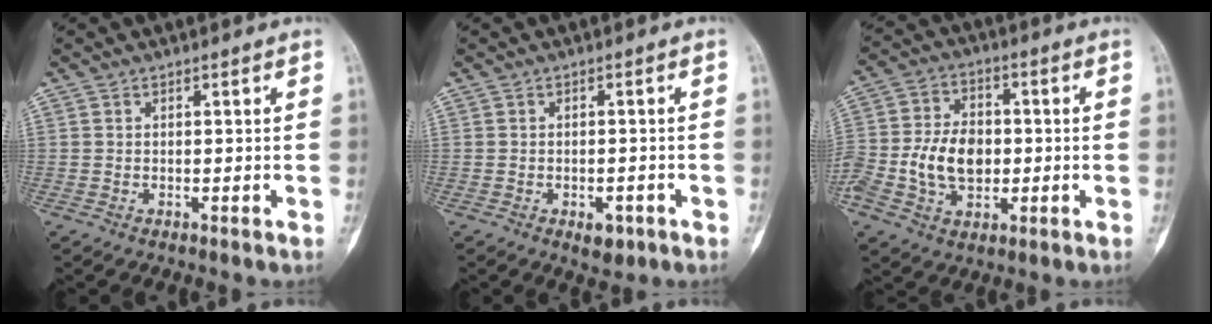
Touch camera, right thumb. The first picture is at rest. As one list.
[{"total": 3.5, "force": [-1.7, 2.1, 2.3], "torque": [-0.015, 0.008, -0.016]}, {"total": 13.1, "force": [-2.1, 9.2, 9.0], "torque": [-0.158, 0.020, -0.037]}]